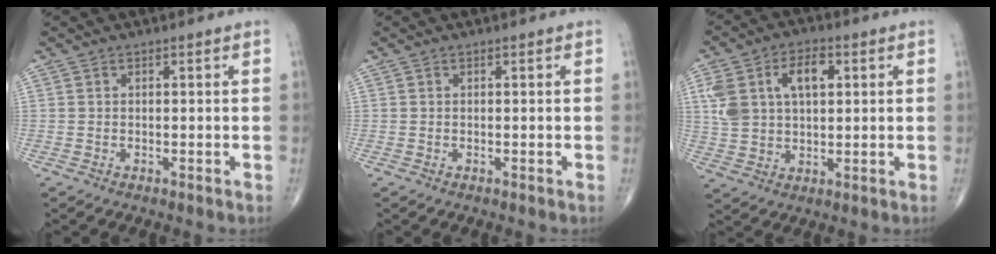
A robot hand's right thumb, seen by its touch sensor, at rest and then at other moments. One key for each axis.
{"total": 0.0}
{"total": 12.3, "fx": 3.4, "fy": 7.5, "fz": 9.1, "tx": -0.155, "ty": 0.011, "tz": 0.065}